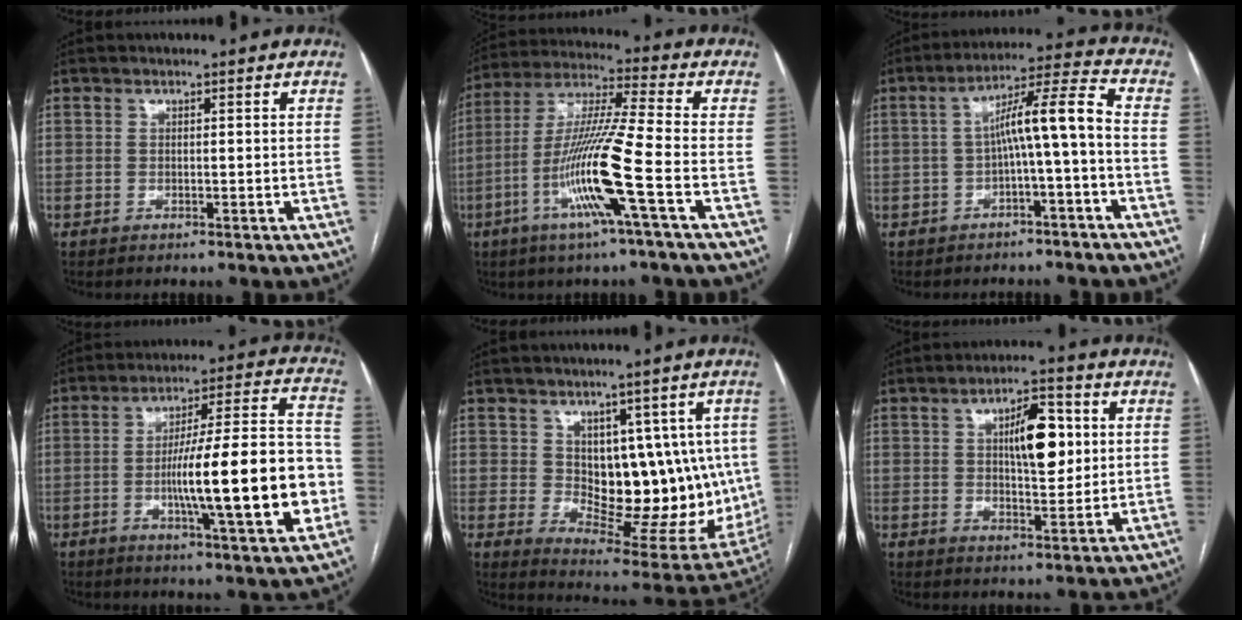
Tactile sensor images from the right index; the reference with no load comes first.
{"total": 14.6, "force": [-5.2, -1.2, 13.6], "torque": [-0.274, -0.011, -0.105]}
{"total": 8.6, "force": [-1.3, 0.0, 8.5], "torque": [-0.136, 0.036, -0.021]}
{"total": 19.5, "force": [-4.0, 2.0, 19.0], "torque": [-0.269, 0.018, -0.055]}
{"total": 15.6, "force": [1.4, 8.4, 13.0], "torque": [-0.150, 0.006, 0.044]}
{"total": 8.9, "force": [2.0, 3.0, 8.1], "torque": [-0.129, 0.012, 0.033]}